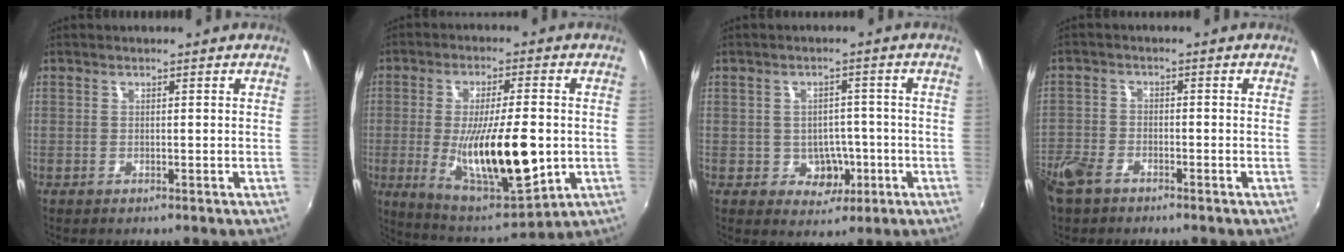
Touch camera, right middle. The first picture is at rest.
{"total": 18.7, "force": [-2.6, 5.9, 17.5], "torque": [-0.304, -0.034, -0.032]}
{"total": 4.6, "force": [-1.3, 4.1, 1.8], "torque": [-0.036, 0.009, -0.003]}
{"total": 8.6, "force": [-5.9, 4.6, 4.1], "torque": [-0.110, -0.018, -0.124]}